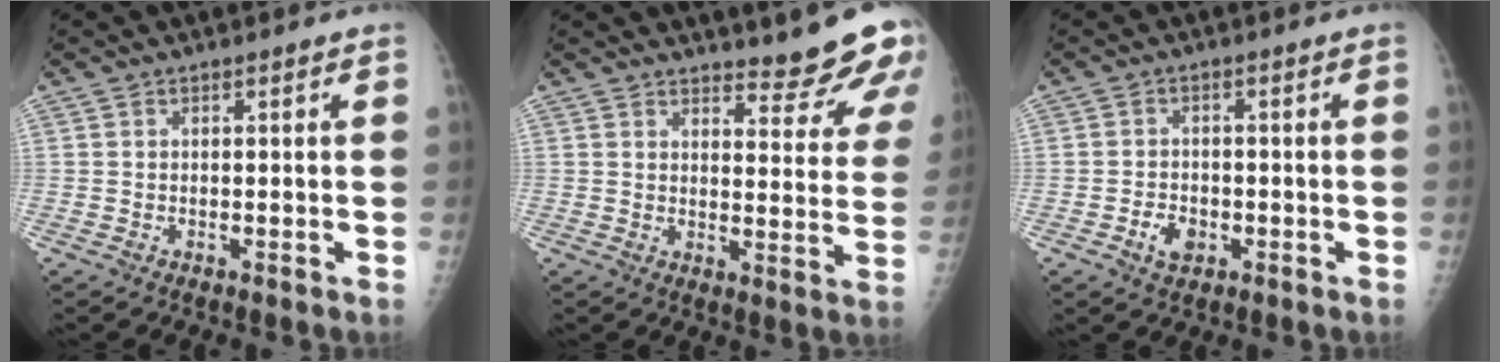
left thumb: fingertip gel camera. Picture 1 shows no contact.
{"total": 11.0, "force": [9.8, 2.1, 4.6], "torque": [-0.030, -0.081, 0.111]}
{"total": 3.7, "force": [-1.6, 2.7, 2.0], "torque": [-0.022, 0.009, -0.025]}